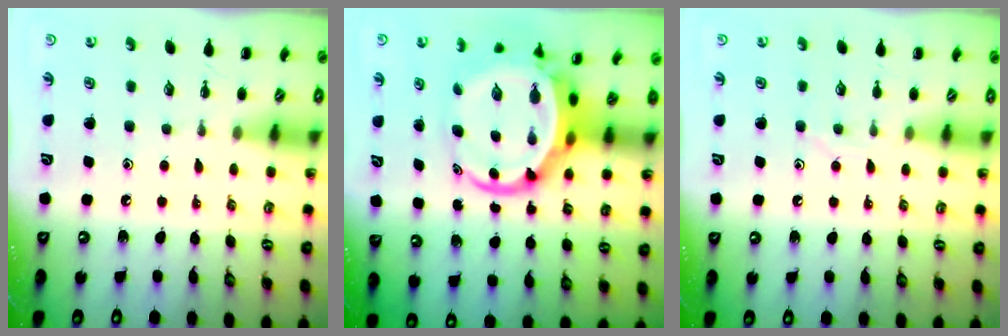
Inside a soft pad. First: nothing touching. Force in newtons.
{"total": 9.2, "press": 8.8, "slide": 2.4}
{"total": 6.2, "press": 6.2, "slide": 0.8}